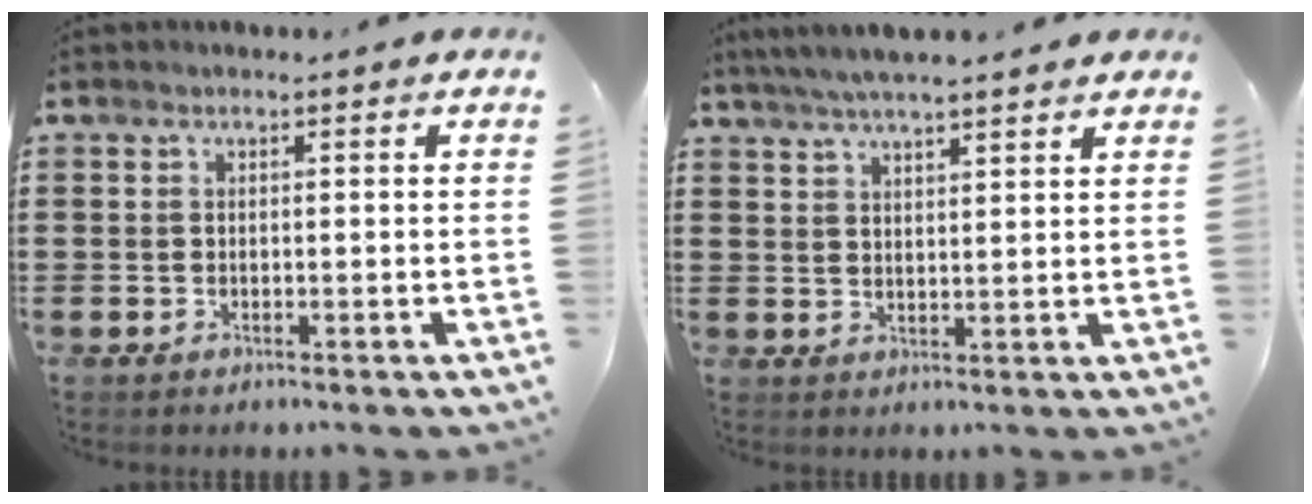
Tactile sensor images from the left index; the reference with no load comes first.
{"total": 4.0, "force": [3.6, -0.1, 1.6], "torque": [-0.041, -0.009, 0.065]}